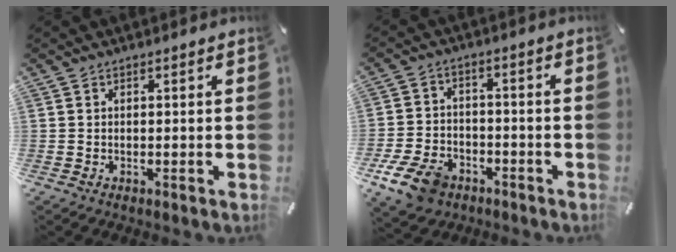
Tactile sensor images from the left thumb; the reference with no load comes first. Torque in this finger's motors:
{"motor_torque": [0.88, 2.20, 0.90, 0.60, 0.07]}